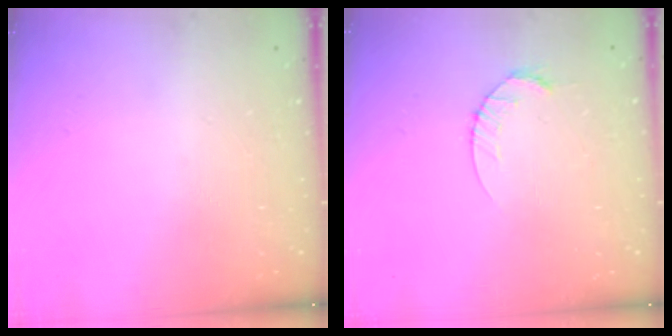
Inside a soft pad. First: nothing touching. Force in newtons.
{"total": 3.7, "press": 3.6, "slide": 0.4}